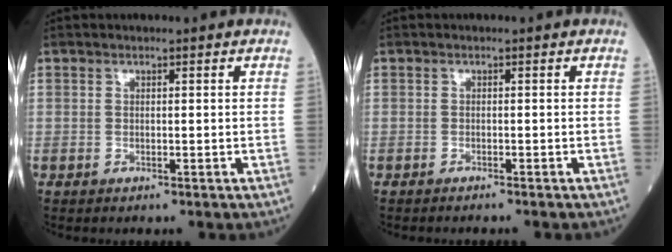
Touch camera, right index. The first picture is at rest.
{"total": 2.2, "force": [-2.0, 0.0, 0.9], "torque": [-0.014, 0.000, -0.022]}